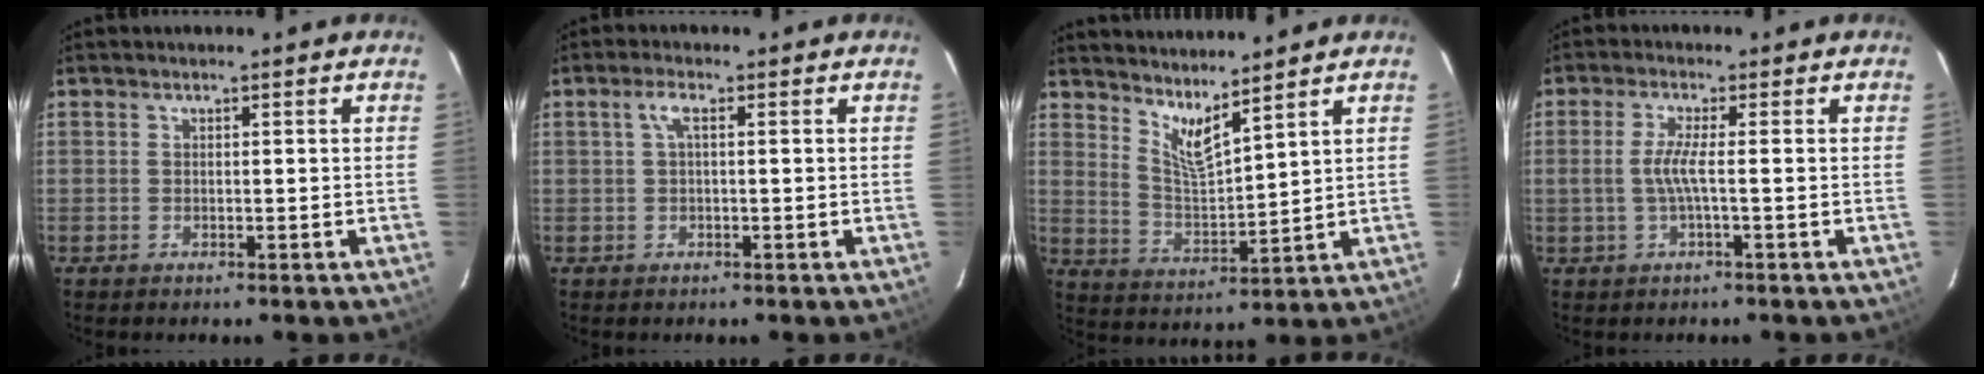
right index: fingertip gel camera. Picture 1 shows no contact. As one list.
[{"total": 2.2, "force": [0.4, 0.5, 2.1], "torque": [-0.041, 0.009, 0.007]}, {"total": 6.9, "force": [5.7, 0.5, 3.8], "torque": [-0.071, -0.015, 0.113]}, {"total": 3.6, "force": [-0.6, -0.3, 3.5], "torque": [-0.074, 0.000, -0.009]}]